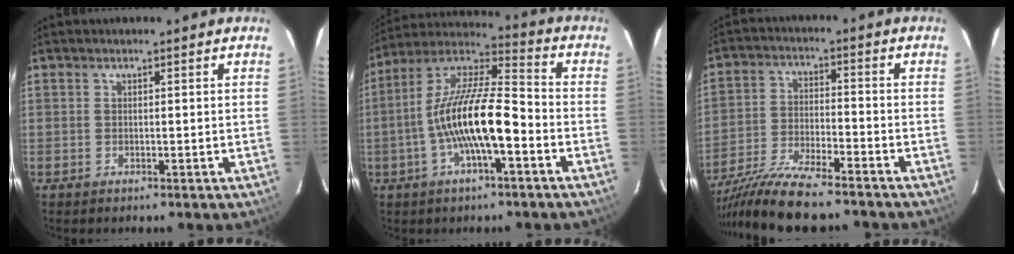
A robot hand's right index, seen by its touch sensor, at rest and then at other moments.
{"total": 14.9, "force": [-4.4, 3.6, 13.8], "torque": [-0.262, 0.005, -0.087]}
{"total": 15.7, "force": [-13.5, 1.9, 7.8], "torque": [-0.165, -0.035, -0.237]}